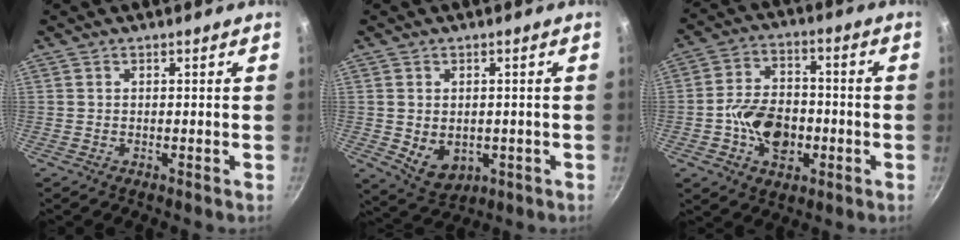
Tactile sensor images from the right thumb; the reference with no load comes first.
{"total": 7.0, "force": [-0.7, 5.2, 4.6], "torque": [-0.057, -0.010, 0.007]}
{"total": 12.7, "force": [-3.5, 9.1, 8.2], "torque": [-0.110, 0.034, -0.065]}